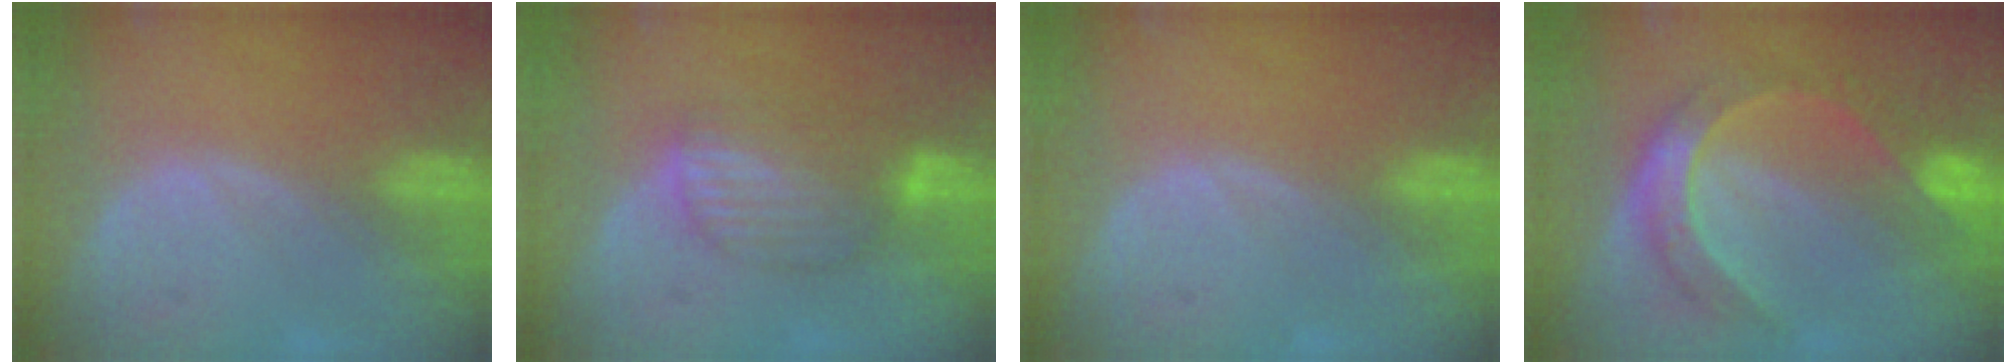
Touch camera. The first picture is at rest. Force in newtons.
{"total": 6.4, "press": 6.3, "slide": 0.7}
{"total": 0.0}
{"total": 8.3, "press": 8.3, "slide": 0.9}